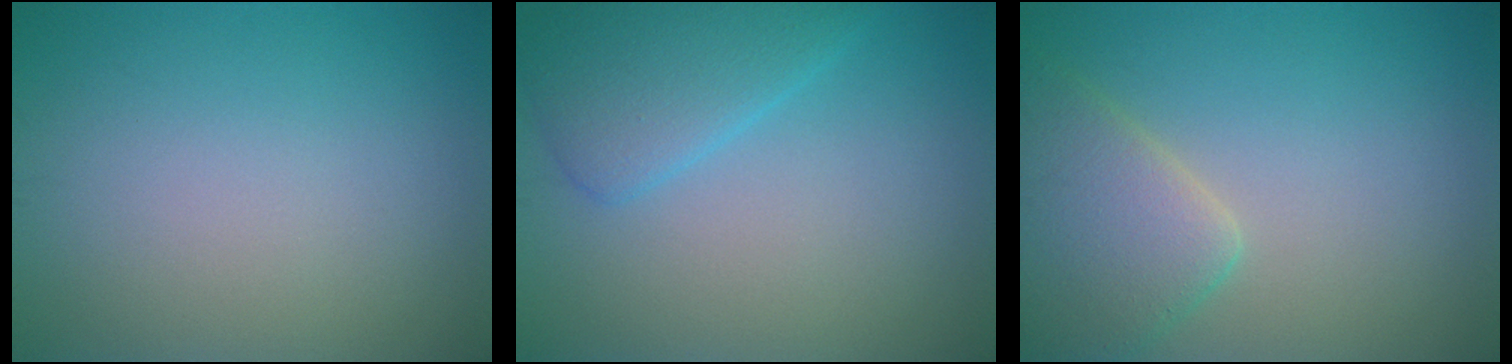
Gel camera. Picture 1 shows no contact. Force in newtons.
{"total": 3.9, "press": 3.9, "slide": 0.2}
{"total": 5.1, "press": 5.0, "slide": 0.4}